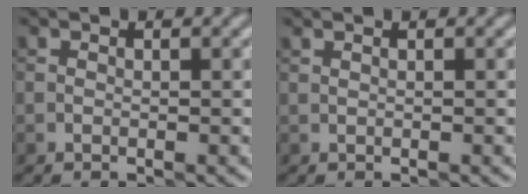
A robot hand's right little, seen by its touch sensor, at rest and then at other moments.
{"total": 0.0}